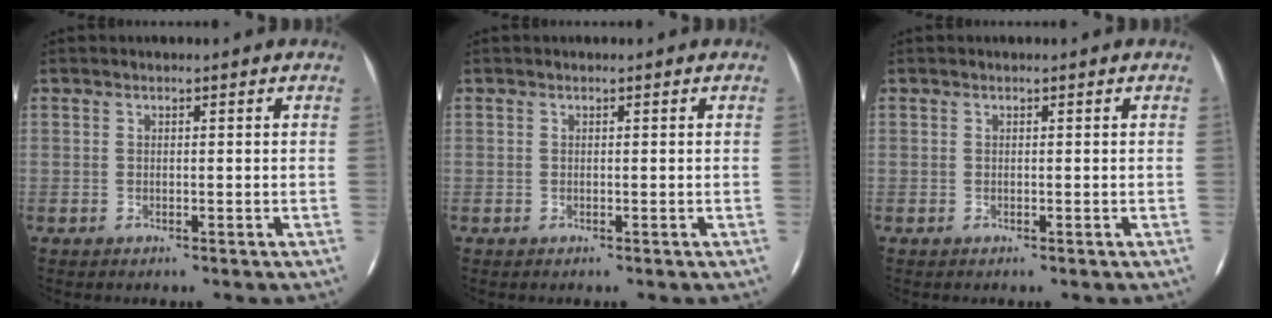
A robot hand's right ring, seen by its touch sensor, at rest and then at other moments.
{"total": 0.0}
{"total": 0.0}